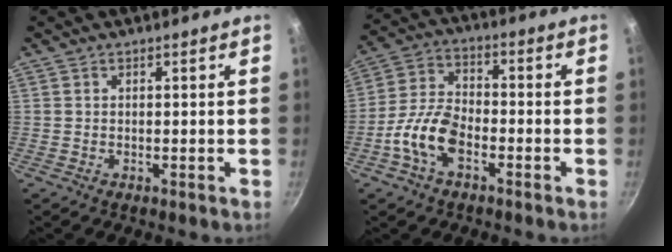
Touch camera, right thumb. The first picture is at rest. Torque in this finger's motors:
{"motor_torque": [2.43, 2.20, 1.52, -1.25, 0.23]}